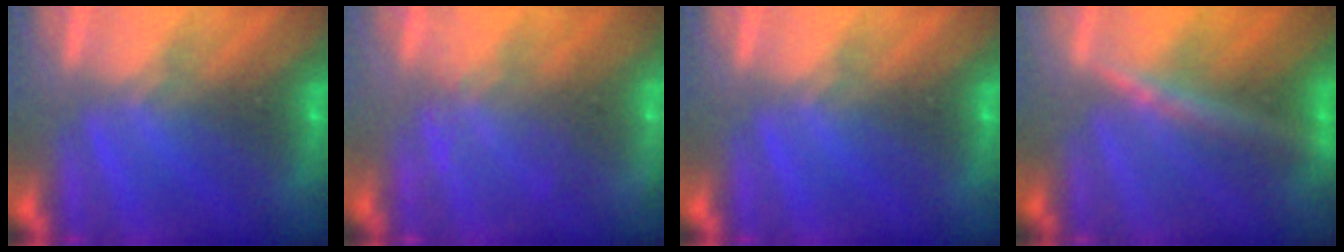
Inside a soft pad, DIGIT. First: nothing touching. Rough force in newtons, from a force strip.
{"total": 2.3}
{"total": 0.0}
{"total": 2.4}